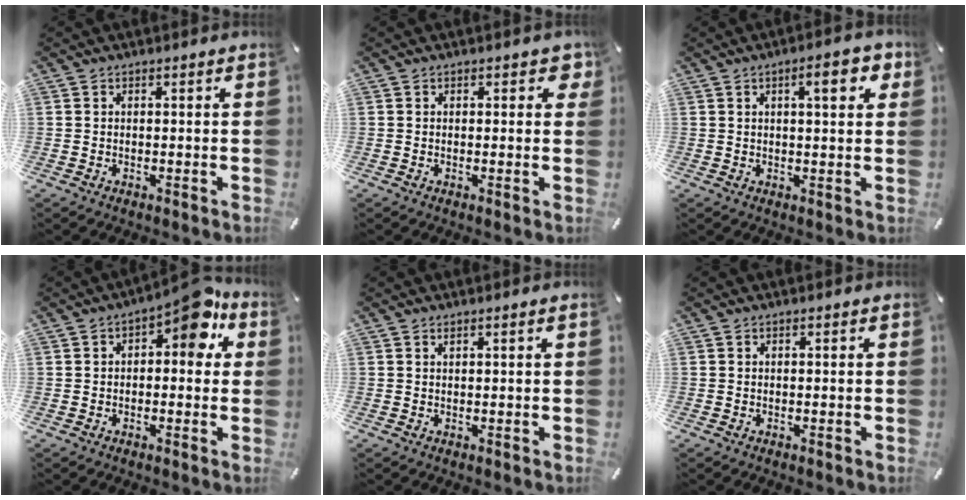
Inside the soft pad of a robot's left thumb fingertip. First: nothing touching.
{"total": 2.1, "force": [0.6, 1.2, 1.6], "torque": [-0.019, 0.000, 0.006]}
{"total": 7.0, "force": [2.9, 1.9, 6.1], "torque": [-0.084, -0.008, 0.039]}
{"total": 9.2, "force": [4.4, 4.2, 6.9], "torque": [-0.086, -0.026, 0.066]}
{"total": 0.8, "force": [0.4, 0.0, 0.7], "torque": [-0.013, -0.002, 0.008]}
{"total": 0.0}